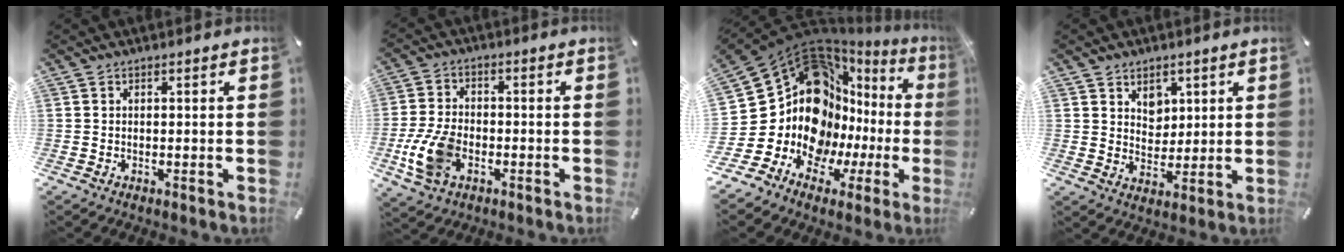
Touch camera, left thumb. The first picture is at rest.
{"total": 10.7, "force": [-3.3, 7.2, 7.1], "torque": [-0.154, 0.009, -0.056]}
{"total": 20.1, "force": [4.5, 15.4, 12.1], "torque": [-0.231, -0.105, 0.109]}
{"total": 6.0, "force": [3.2, 5.0, 0.9], "torque": [-0.006, -0.017, 0.053]}